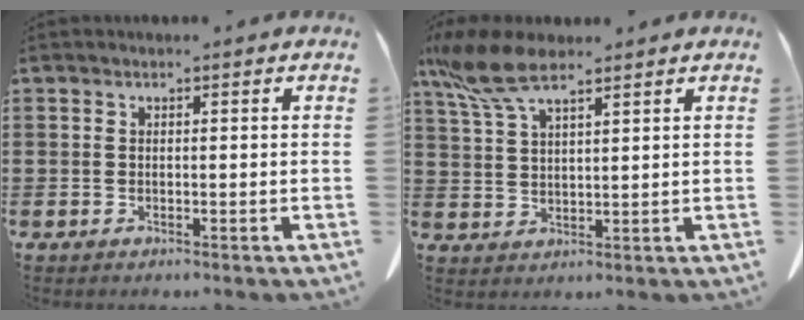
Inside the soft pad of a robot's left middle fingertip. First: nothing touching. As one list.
[{"total": 8.1, "force": [5.6, 2.3, 5.4], "torque": [-0.132, -0.012, 0.102]}]